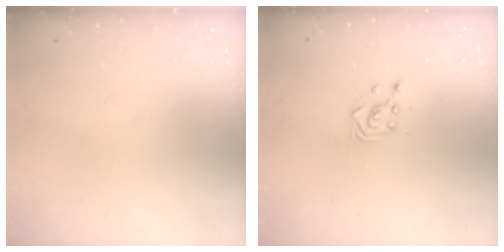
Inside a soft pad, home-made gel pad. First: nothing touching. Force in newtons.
{"total": 3.0, "press": 3.0, "slide": 0.5}